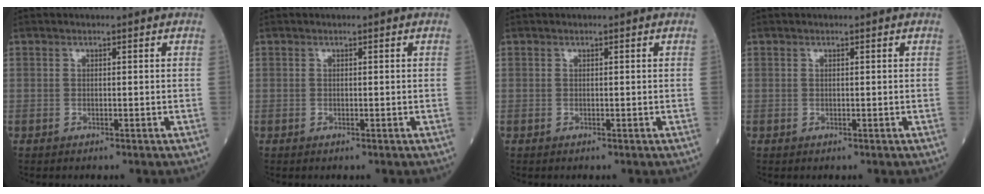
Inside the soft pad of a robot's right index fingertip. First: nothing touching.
{"total": 0.0}
{"total": 0.0}
{"total": 0.0}